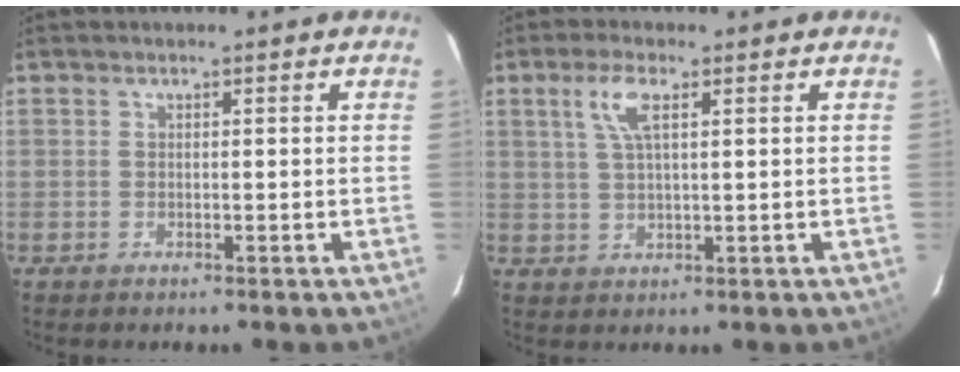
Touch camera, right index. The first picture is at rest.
{"total": 4.9, "force": [2.0, 1.4, 4.2], "torque": [-0.085, 0.007, 0.041]}